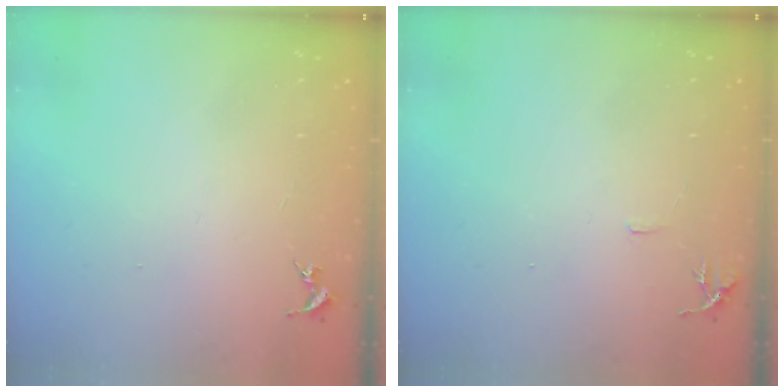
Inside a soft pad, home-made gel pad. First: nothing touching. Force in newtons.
{"total": 6.0, "press": 5.9, "slide": 0.7}